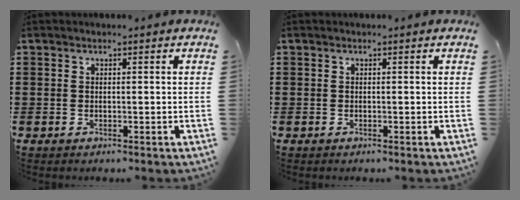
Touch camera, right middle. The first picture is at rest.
{"total": 0.0}